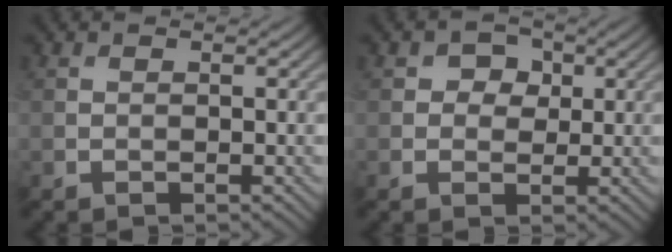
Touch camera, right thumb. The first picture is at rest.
{"total": 2.9, "force": [0.7, 2.5, 1.4], "torque": [-0.019, 0.001, 0.001]}